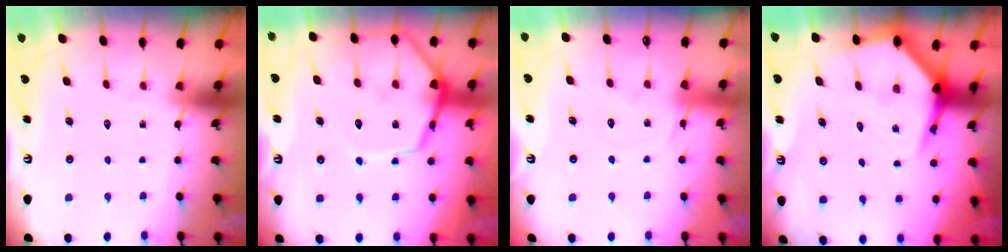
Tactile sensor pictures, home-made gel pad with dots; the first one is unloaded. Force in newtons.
{"total": 13.5, "press": 13.5, "slide": 1.2}
{"total": 6.8, "press": 6.8, "slide": 0.7}
{"total": 6.0, "press": 6.0, "slide": 0.4}